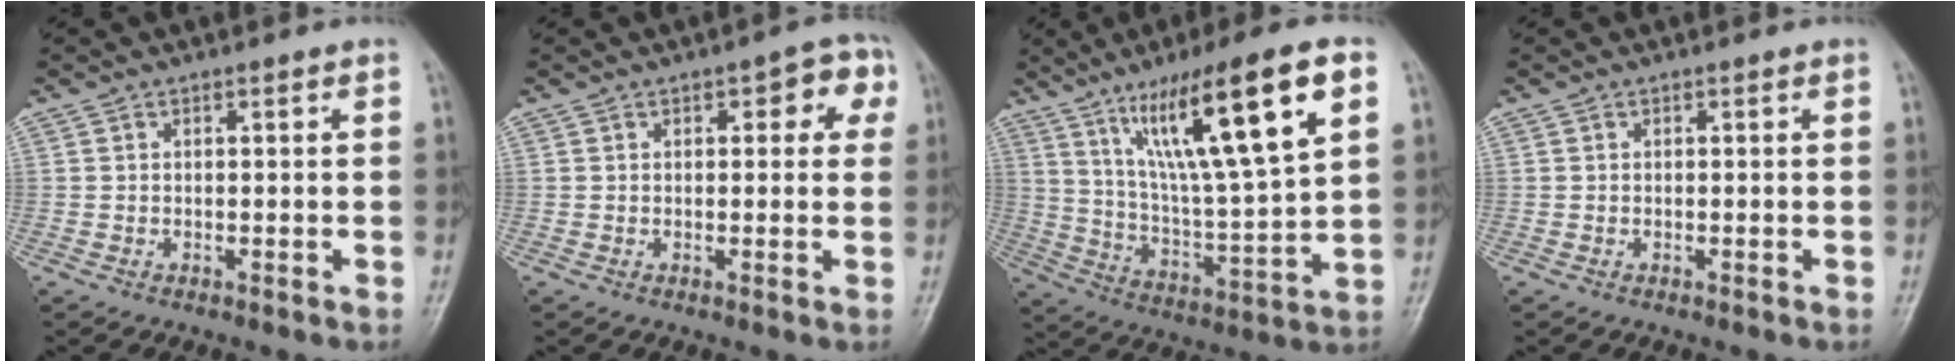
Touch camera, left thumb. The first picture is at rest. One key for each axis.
{"total": 5.7, "fx": 2.0, "fy": 2.8, "fz": 4.5, "tx": -0.025, "ty": 0.002, "tz": 0.015}
{"total": 21.5, "fx": 10.0, "fy": 3.4, "fz": 18.8, "tx": -0.303, "ty": -0.024, "tz": 0.175}
{"total": 0.0}